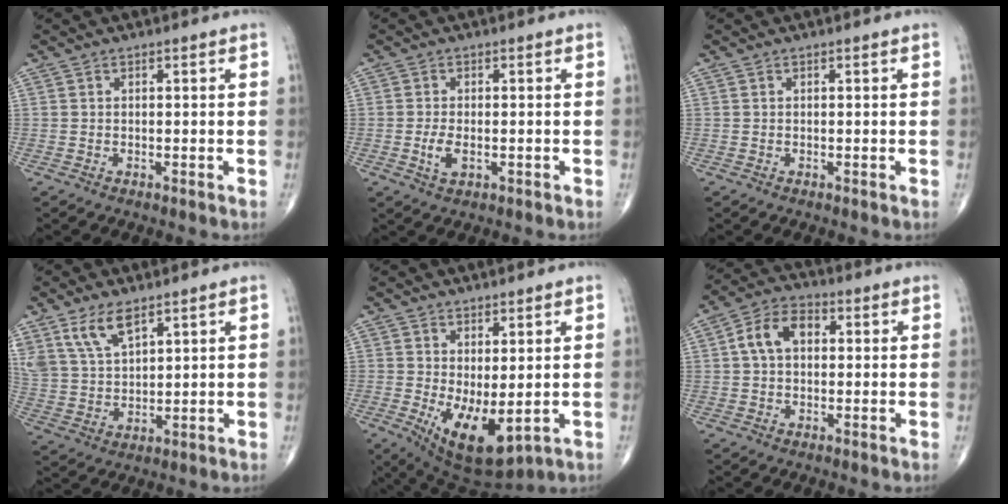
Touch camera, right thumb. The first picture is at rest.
{"total": 3.4, "force": [-0.8, 1.7, 2.8], "torque": [-0.060, -0.004, -0.014]}
{"total": 0.0}
{"total": 8.6, "force": [5.7, 3.7, 5.3], "torque": [-0.098, -0.019, 0.122]}
{"total": 10.5, "force": [-1.3, 4.6, 9.3], "torque": [-0.147, -0.020, 0.002]}
{"total": 7.7, "force": [1.1, 5.0, 5.6], "torque": [-0.099, 0.024, 0.013]}